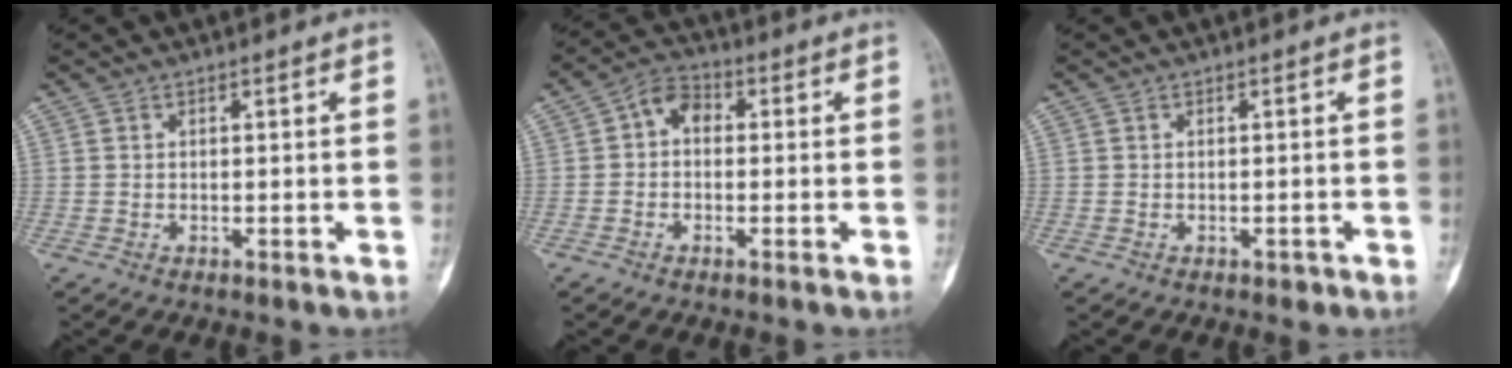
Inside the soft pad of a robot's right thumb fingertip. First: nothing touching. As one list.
[{"total": 5.0, "force": [0.2, 3.7, 3.4], "torque": [-0.041, 0.017, -0.013]}, {"total": 0.8, "force": [-0.5, 0.5, 0.3], "torque": [-0.002, 0.003, -0.006]}]